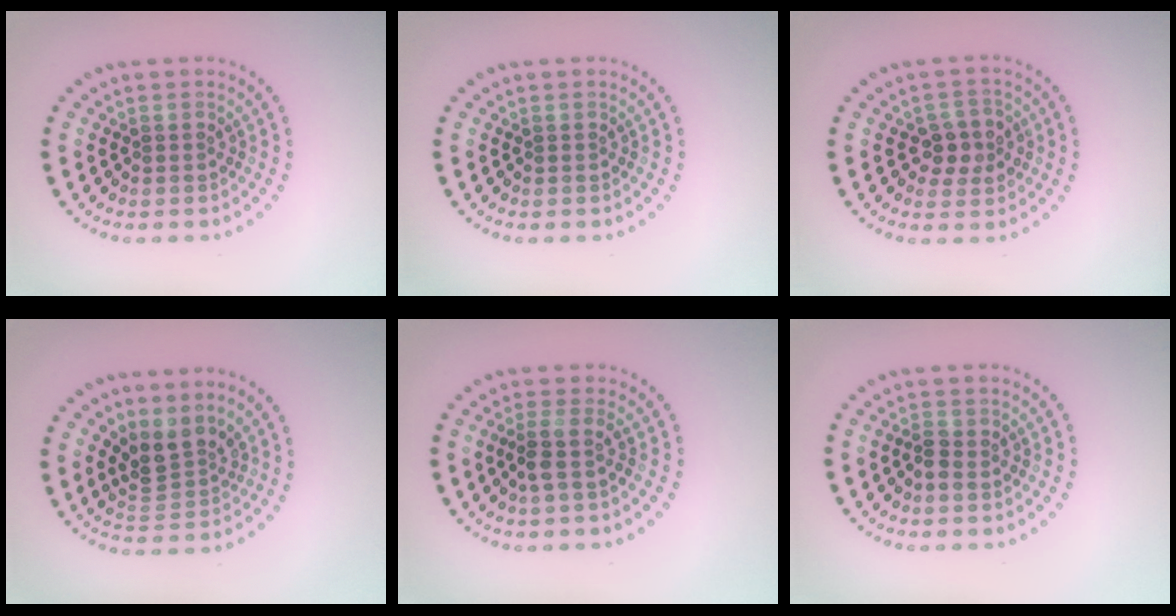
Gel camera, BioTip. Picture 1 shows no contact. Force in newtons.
{"total": 0.0}
{"total": 2.7, "press": 2.7, "slide": 0.6}
{"total": 3.3, "press": 2.6, "slide": 2.0}
{"total": 2.2, "press": 1.8, "slide": 1.2}
{"total": 1.3, "press": 1.3, "slide": 0.2}